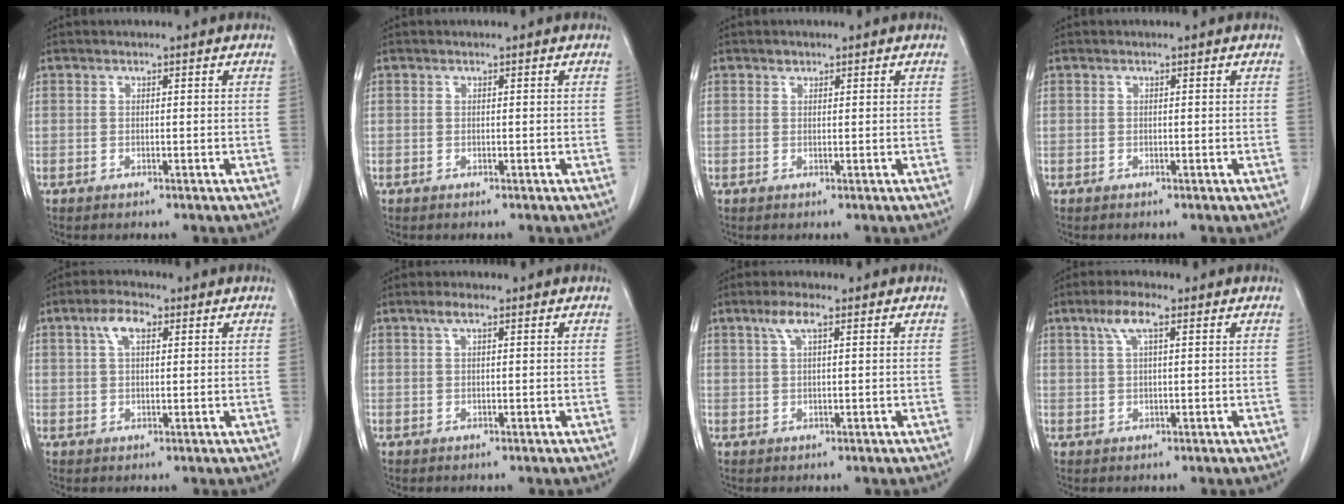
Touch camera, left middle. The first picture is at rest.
{"total": 0.0}
{"total": 0.6, "force": [0.5, 0.4, 0.1], "torque": [-0.001, -0.004, 0.006]}
{"total": 0.0}
{"total": 4.3, "force": [1.8, 1.9, 3.4], "torque": [-0.069, 0.014, 0.035]}
{"total": 1.8, "force": [1.0, 0.4, 1.4], "torque": [-0.033, 0.008, 0.021]}
{"total": 3.2, "force": [1.7, 0.5, 2.7], "torque": [-0.060, 0.009, 0.035]}
{"total": 4.1, "force": [2.0, 0.8, 3.5], "torque": [-0.076, 0.012, 0.042]}